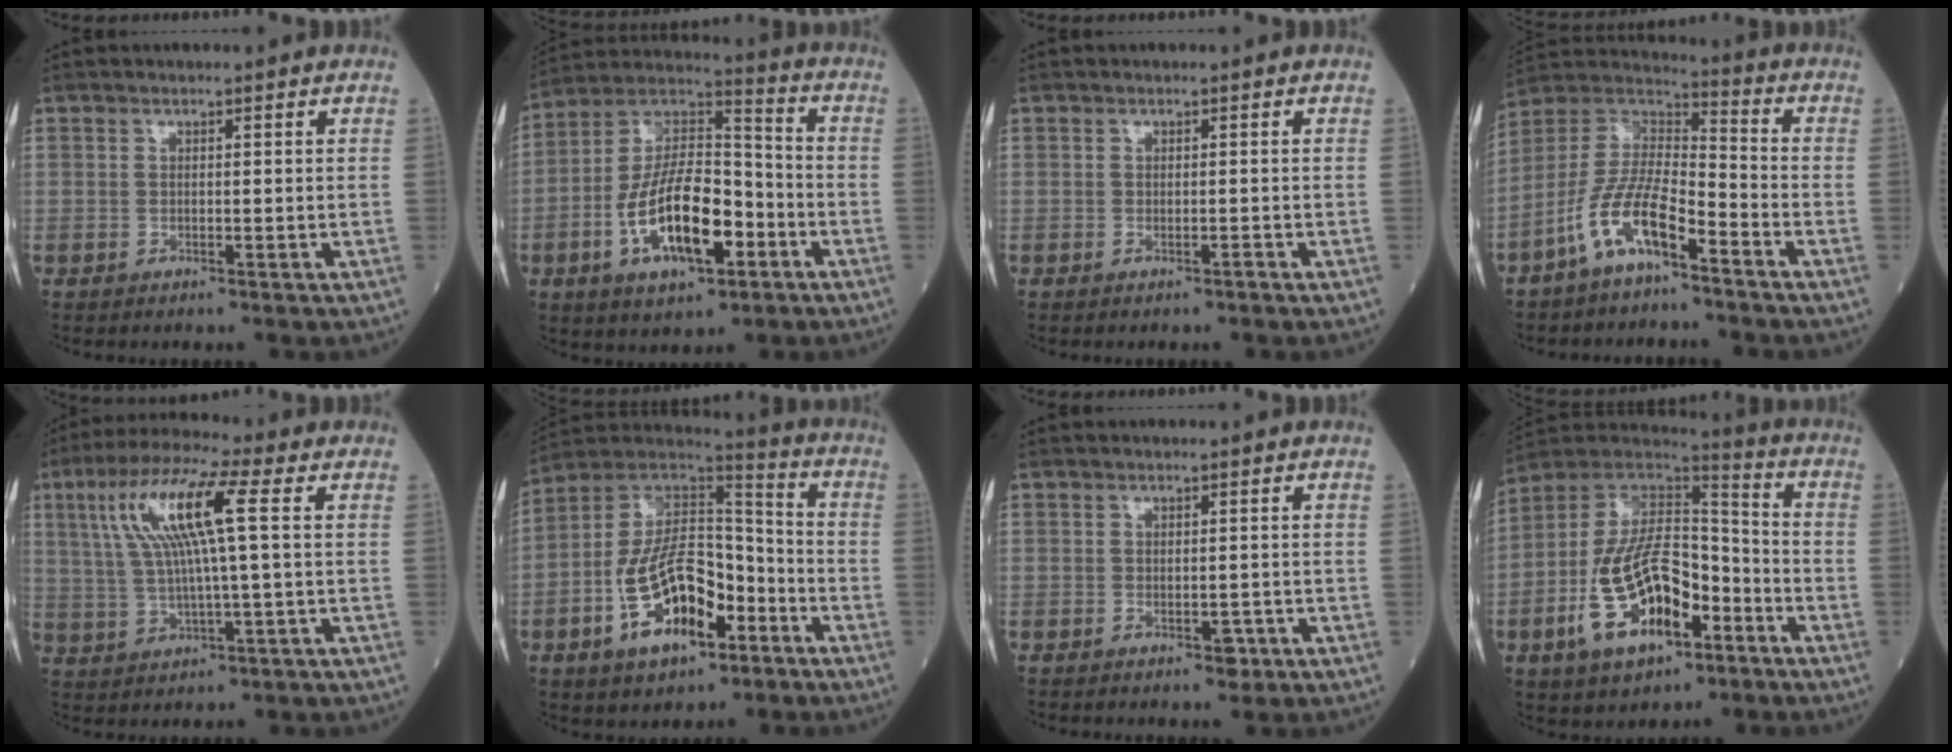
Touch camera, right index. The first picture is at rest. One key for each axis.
{"total": 16.9, "fx": -5.5, "fy": 6.6, "fz": 14.6, "tx": -0.279, "ty": 0.013, "tz": -0.093}
{"total": 0.6, "fx": -0.4, "fy": 0.1, "fz": 0.5, "tx": -0.012, "ty": -0.001, "tz": -0.005}
{"total": 11.4, "fx": -6.4, "fy": 3.3, "fz": 8.8, "tx": -0.187, "ty": 0.007, "tz": -0.128}
{"total": 12.0, "fx": 3.0, "fy": 1.0, "fz": 11.6, "tx": -0.236, "ty": 0.023, "tz": 0.056}
{"total": 16.9, "fx": -6.5, "fy": 8.0, "fz": 13.3, "tx": -0.252, "ty": 0.019, "tz": -0.111}
{"total": 2.0, "fx": -0.9, "fy": 1.1, "fz": 1.5, "tx": -0.020, "ty": 0.000, "tz": -0.008}
{"total": 17.6, "fx": -6.9, "fy": 8.2, "fz": 13.9, "tx": -0.269, "ty": 0.015, "tz": -0.118}